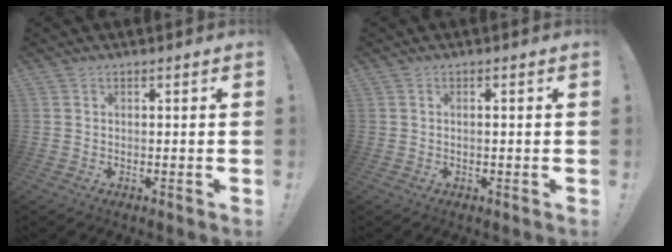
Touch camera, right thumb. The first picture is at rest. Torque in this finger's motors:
{"motor_torque": [-0.08, -0.26, -0.07, 0.14, -0.02]}